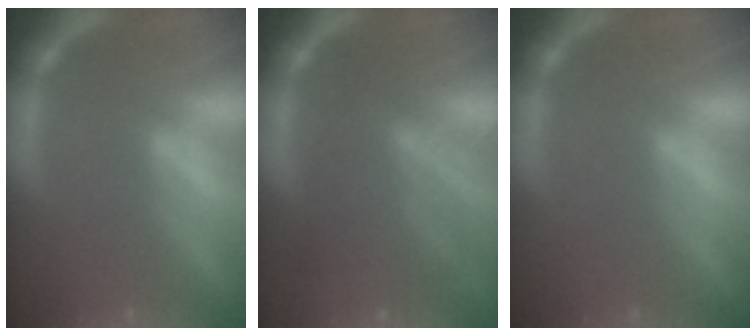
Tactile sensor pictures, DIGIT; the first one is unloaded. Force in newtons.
{"total": 6.1}
{"total": 0.0}